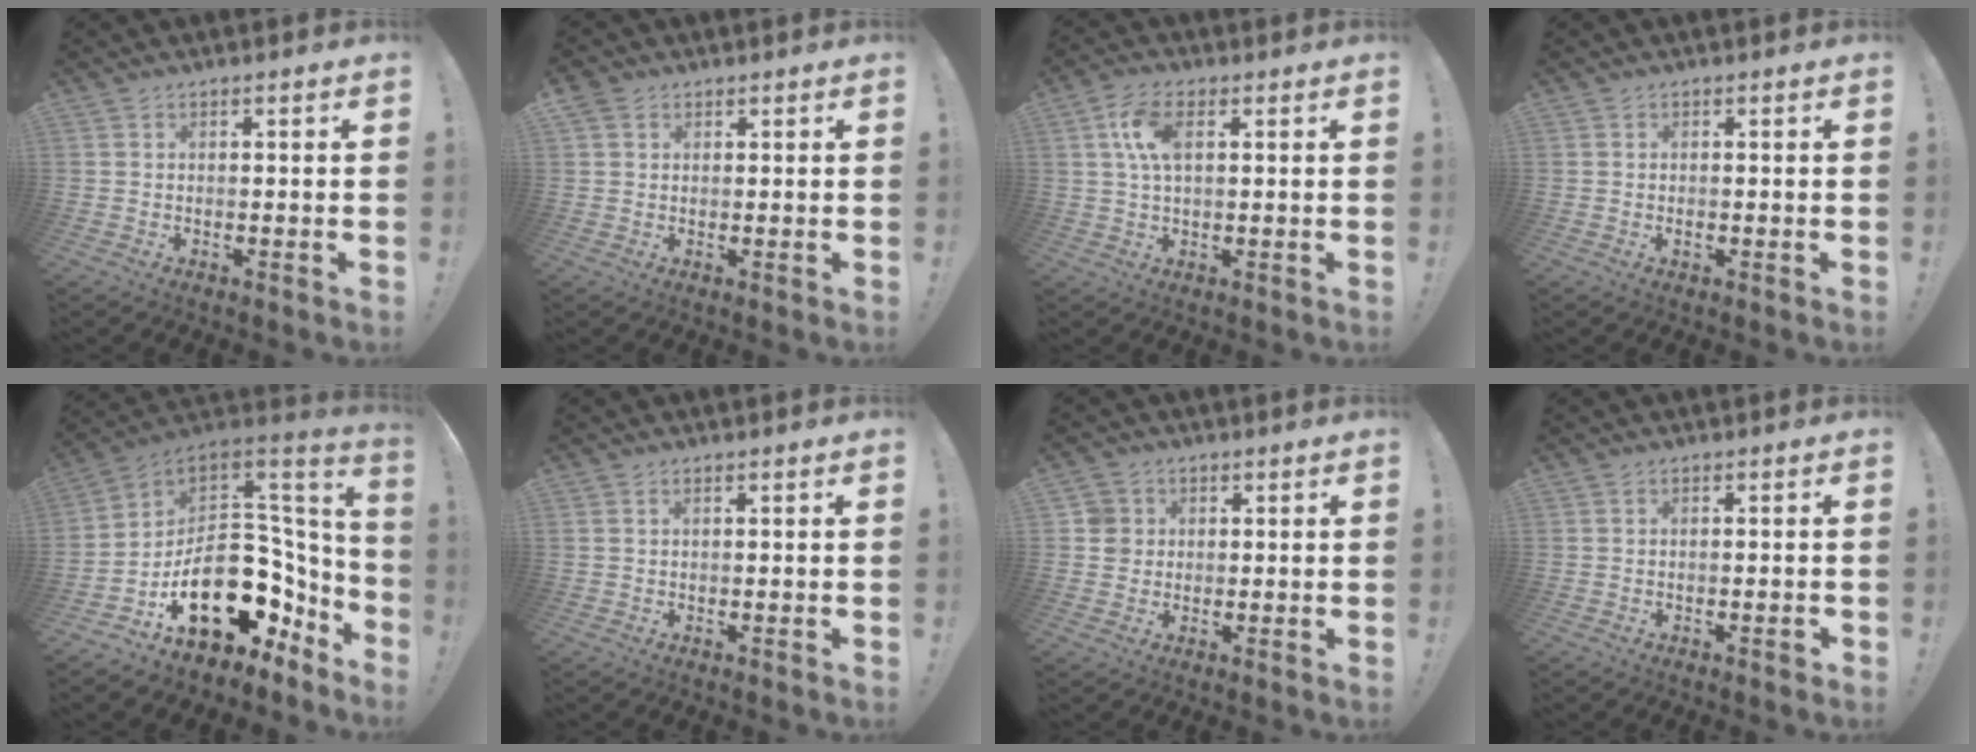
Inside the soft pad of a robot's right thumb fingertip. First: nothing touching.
{"total": 3.3, "force": [1.9, 2.5, 1.0], "torque": [-0.015, -0.003, 0.038]}
{"total": 8.2, "force": [2.0, 4.6, 6.5], "torque": [-0.131, 0.005, 0.036]}
{"total": 0.6, "force": [-0.3, 0.4, 0.3], "torque": [-0.001, 0.000, -0.006]}
{"total": 25.6, "force": [-6.0, 17.0, 18.1], "torque": [-0.274, 0.013, -0.061]}
{"total": 0.6, "force": [0.4, 0.2, 0.4], "torque": [-0.009, 0.000, 0.007]}
{"total": 4.6, "force": [0.8, 4.4, 0.9], "torque": [-0.018, 0.004, 0.015]}
{"total": 1.2, "force": [-0.8, 0.2, 0.9], "torque": [-0.020, 0.006, -0.011]}